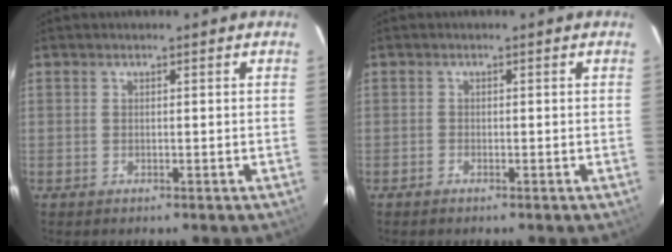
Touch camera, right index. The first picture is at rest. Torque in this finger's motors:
{"motor_torque": [0.15, -0.05, 0.01, 0.01]}